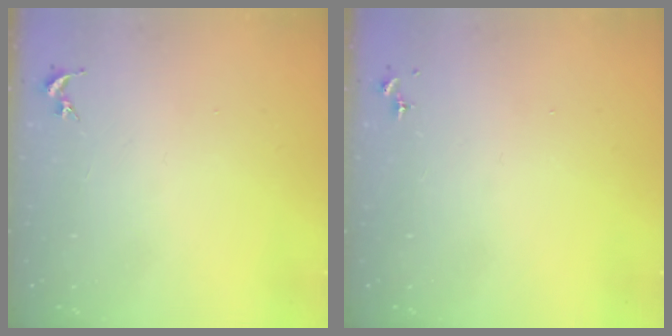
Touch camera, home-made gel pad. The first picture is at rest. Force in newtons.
{"total": 0.0}